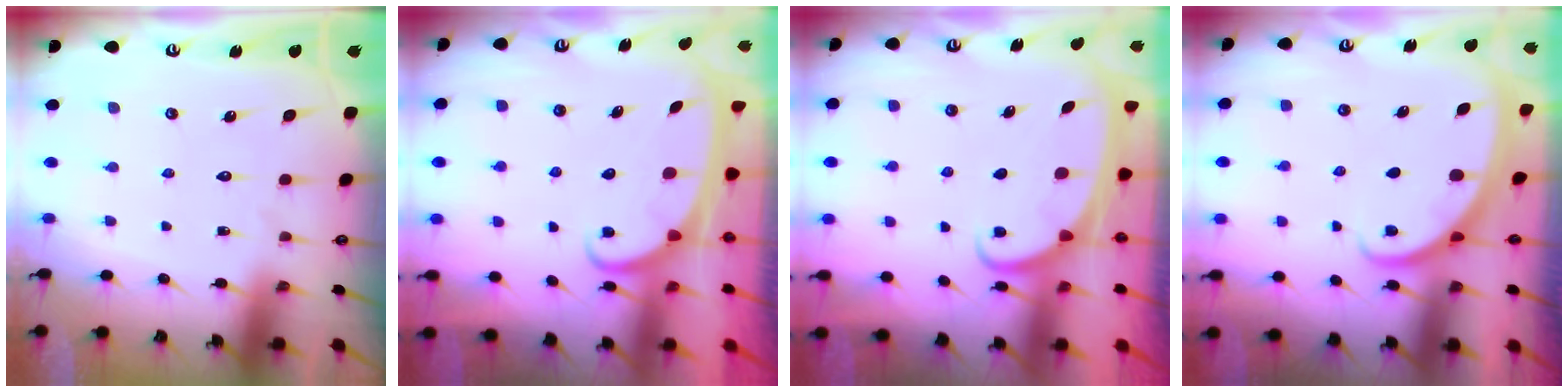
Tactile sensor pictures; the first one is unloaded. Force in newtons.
{"total": 2.3, "press": 2.3, "slide": 0.3}
{"total": 2.5, "press": 2.5, "slide": 0.4}
{"total": 1.8, "press": 1.8, "slide": 0.1}